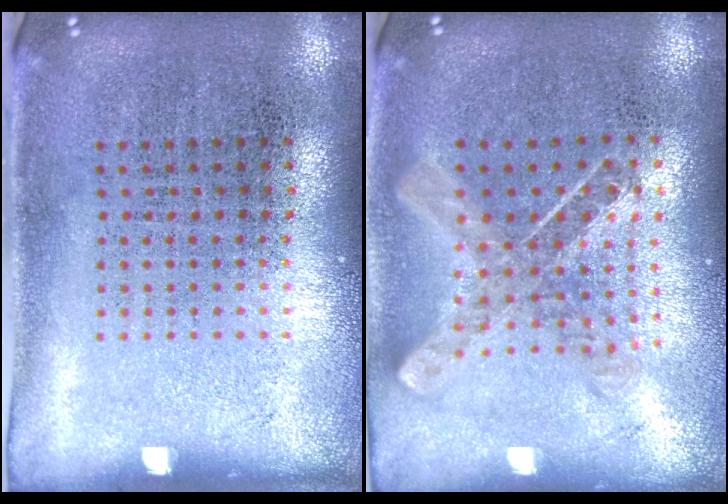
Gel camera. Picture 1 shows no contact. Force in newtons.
{"total": 0.9, "press": 0.9, "slide": 0.1}